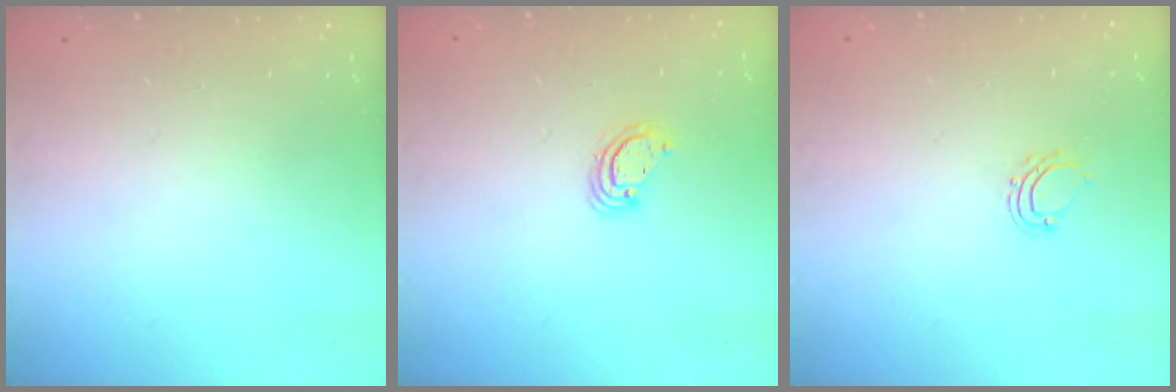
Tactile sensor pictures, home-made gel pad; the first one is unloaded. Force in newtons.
{"total": 3.9, "press": 3.9, "slide": 0.1}
{"total": 4.5, "press": 4.4, "slide": 0.6}